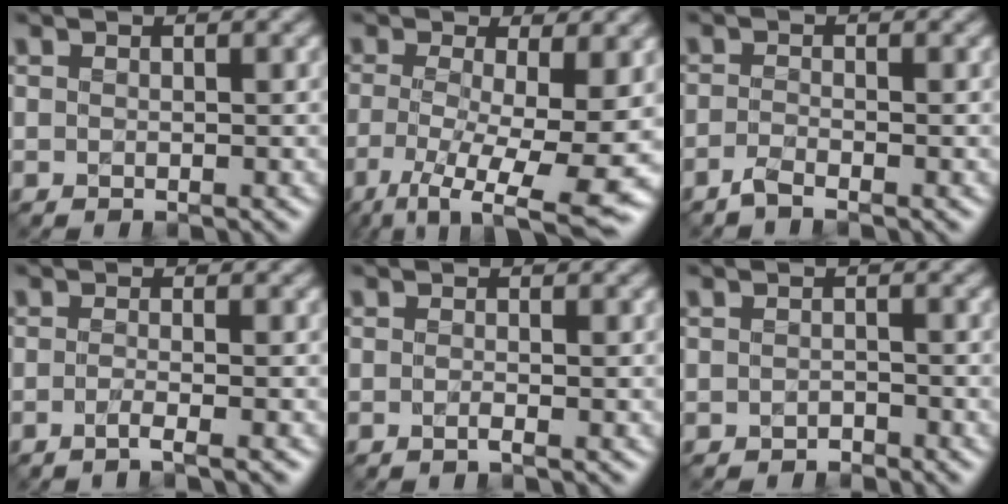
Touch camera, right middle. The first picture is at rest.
{"total": 8.9, "force": [-2.5, 2.6, 8.1], "torque": [-0.141, -0.022, -0.038]}
{"total": 1.5, "force": [-1.2, 0.2, 0.9], "torque": [-0.020, -0.004, -0.030]}
{"total": 2.2, "force": [-1.0, 0.6, 1.8], "torque": [-0.017, -0.005, -0.030]}
{"total": 0.8, "force": [-0.3, 0.1, 0.7], "torque": [-0.014, -0.006, -0.007]}
{"total": 0.8, "force": [-0.6, 0.4, 0.2], "torque": [-0.002, -0.001, -0.011]}